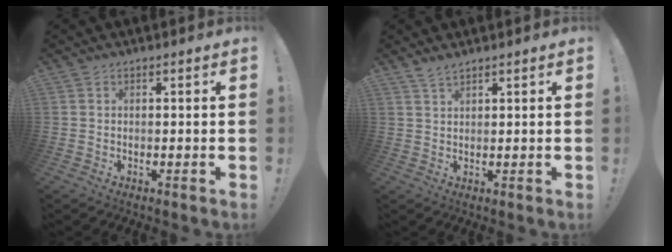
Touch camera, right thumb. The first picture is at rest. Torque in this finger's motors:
{"motor_torque": [-0.05, 0.04, 0.29, 0.12, 0.00]}